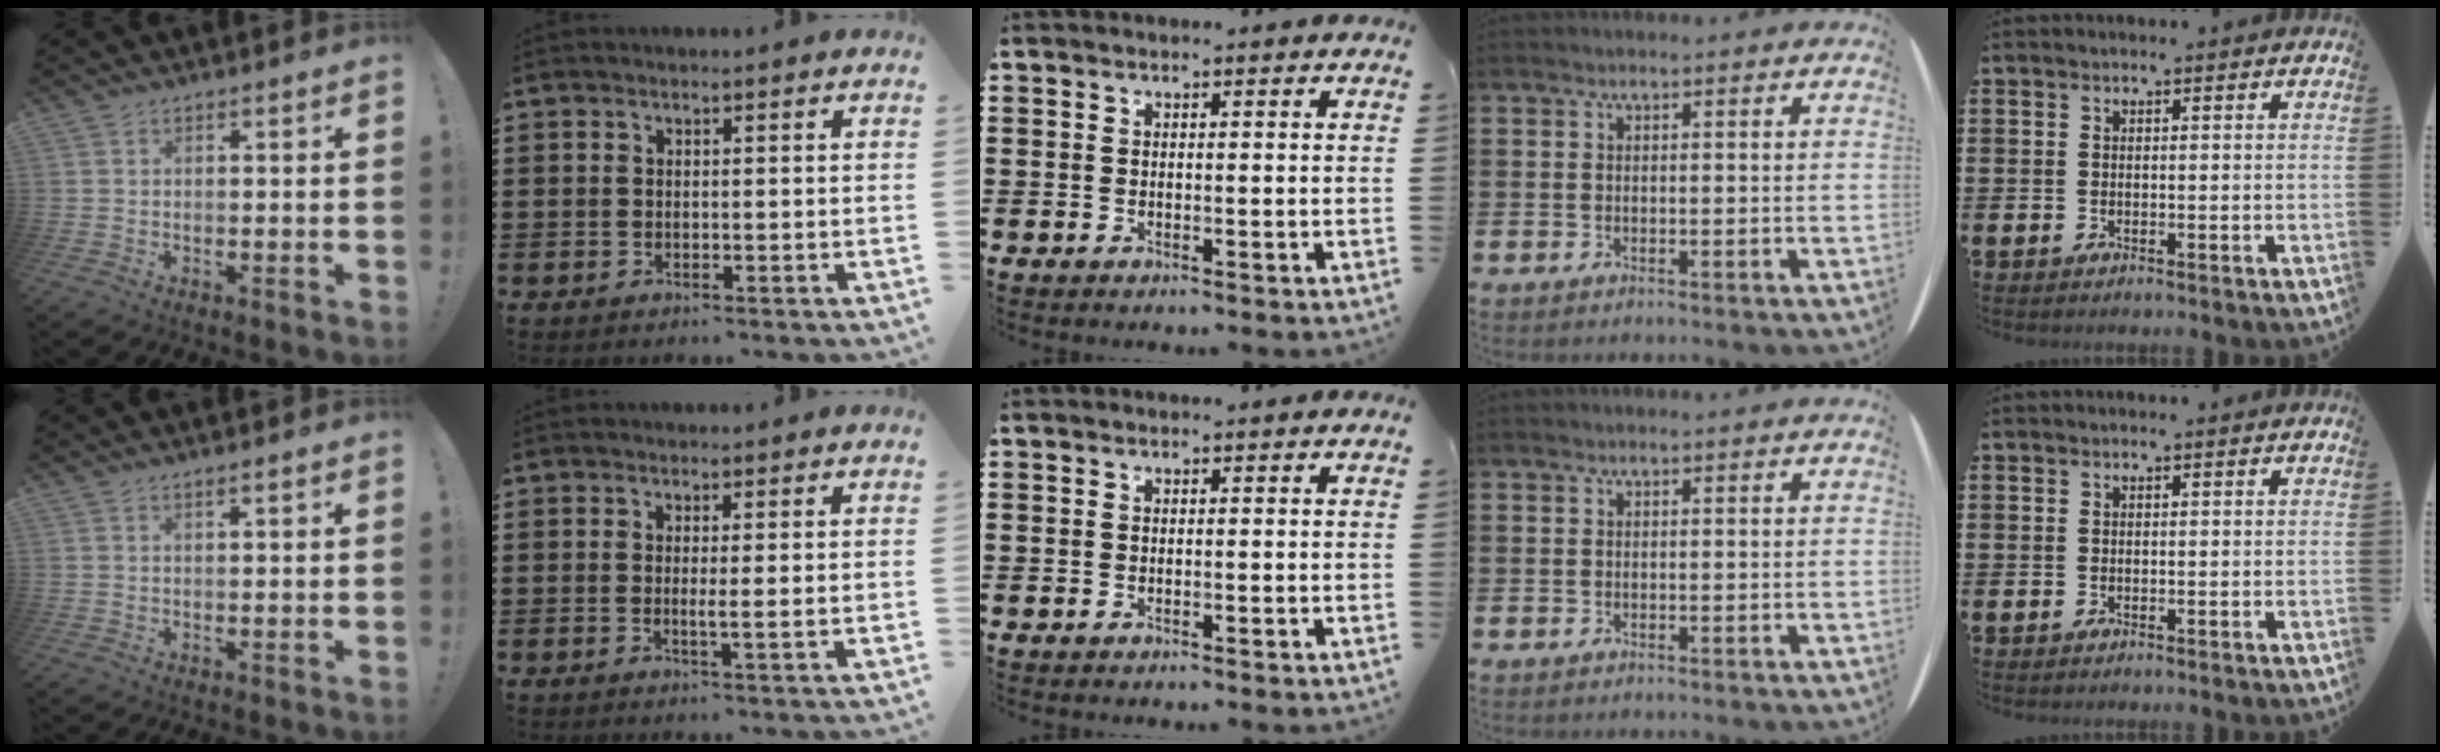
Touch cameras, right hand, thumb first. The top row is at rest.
{"thumb": {"total": 1.2, "force": [0.8, -0.1, 0.9], "torque": [-0.011, -0.003, 0.011]}, "index": {"total": 1.9, "force": [0.1, -0.1, 1.9], "torque": [-0.035, -0.005, 0.000]}}